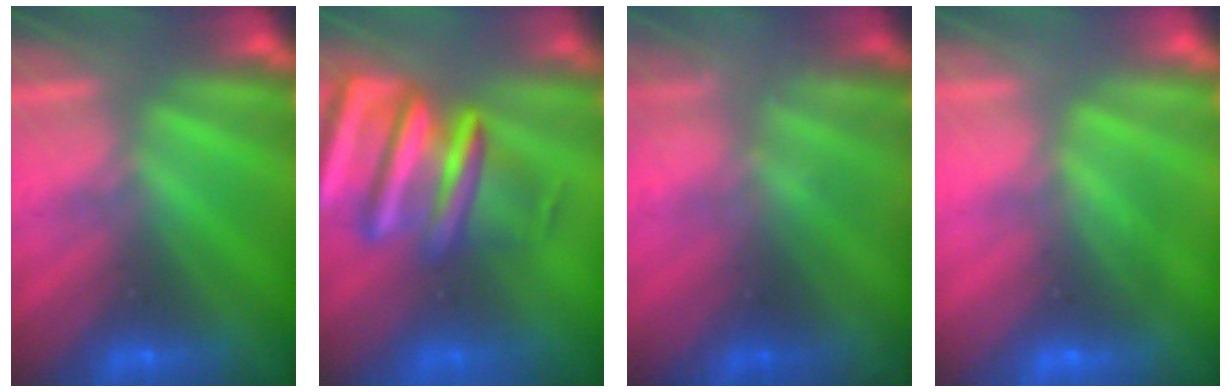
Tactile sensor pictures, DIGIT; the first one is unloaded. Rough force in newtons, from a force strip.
{"total": 8.7}
{"total": 1.6}
{"total": 2.7}